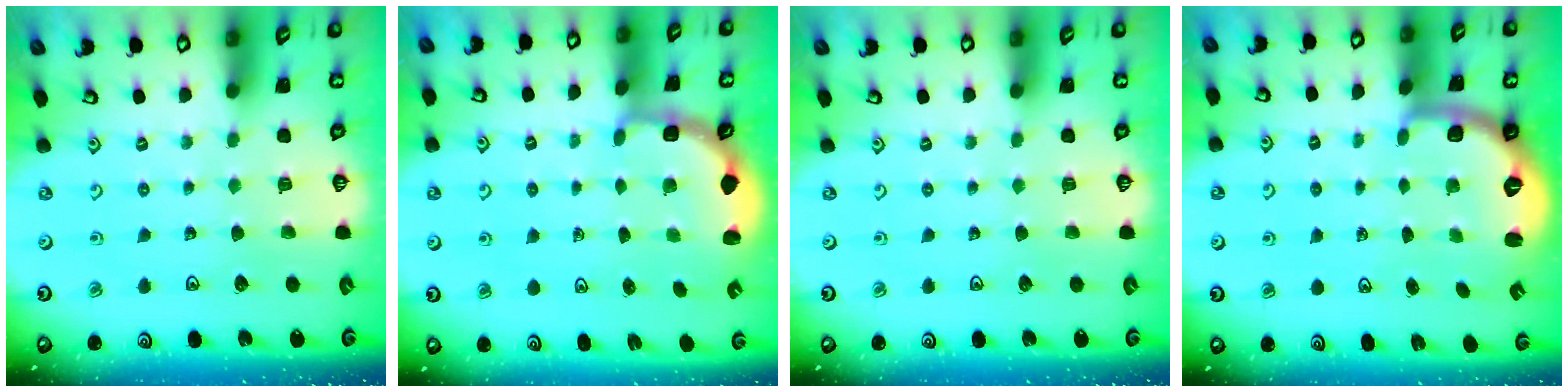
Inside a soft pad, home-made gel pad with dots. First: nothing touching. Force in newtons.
{"total": 2.8, "press": 2.4, "slide": 1.4}
{"total": 0.0}
{"total": 2.5, "press": 2.0, "slide": 1.6}